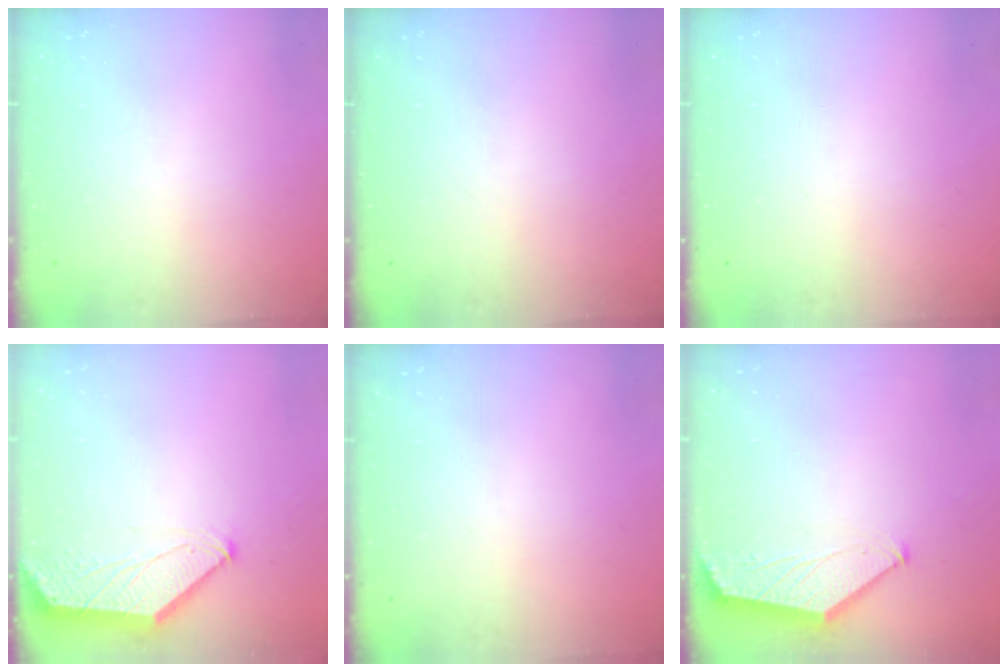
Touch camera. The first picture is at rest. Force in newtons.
{"total": 0.0}
{"total": 0.0}
{"total": 0.5, "press": 0.5, "slide": 0.3}
{"total": 0.0}
{"total": 1.7, "press": 1.6, "slide": 0.4}